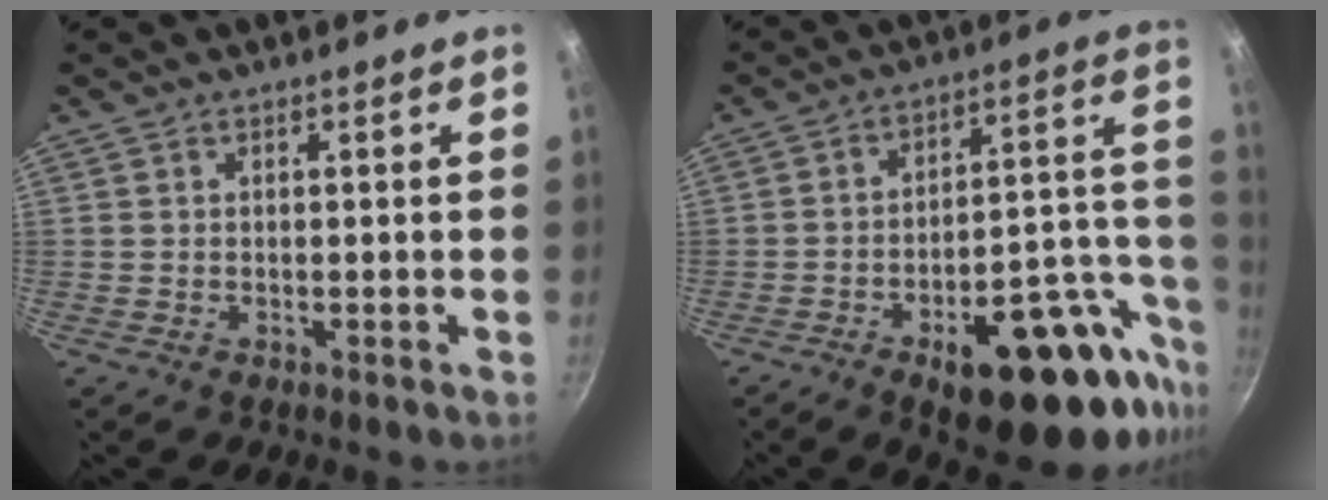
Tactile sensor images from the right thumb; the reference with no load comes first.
{"total": 24.7, "force": [-11.1, 10.3, 19.5], "torque": [-0.207, 0.055, -0.149]}